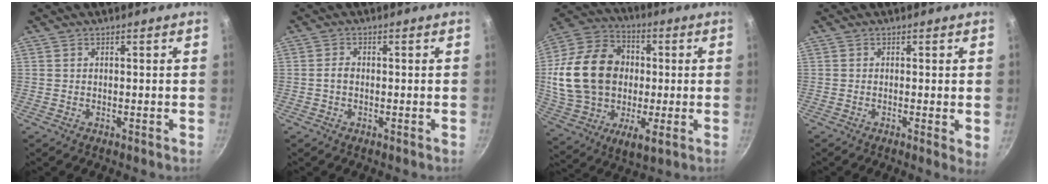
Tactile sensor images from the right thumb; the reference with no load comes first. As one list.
[{"total": 1.6, "force": [-0.3, 1.1, 1.1], "torque": [-0.019, 0.010, -0.007]}, {"total": 23.6, "force": [2.0, 17.0, 16.2], "torque": [-0.285, 0.017, 0.030]}, {"total": 2.6, "force": [-0.1, 0.6, 2.6], "torque": [-0.035, -0.008, -0.005]}]